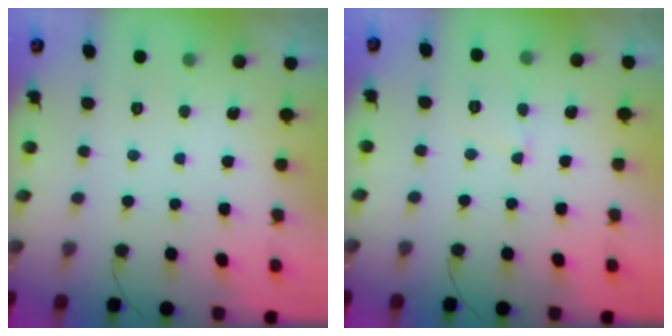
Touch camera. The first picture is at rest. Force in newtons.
{"total": 2.5, "press": 2.5, "slide": 0.2}